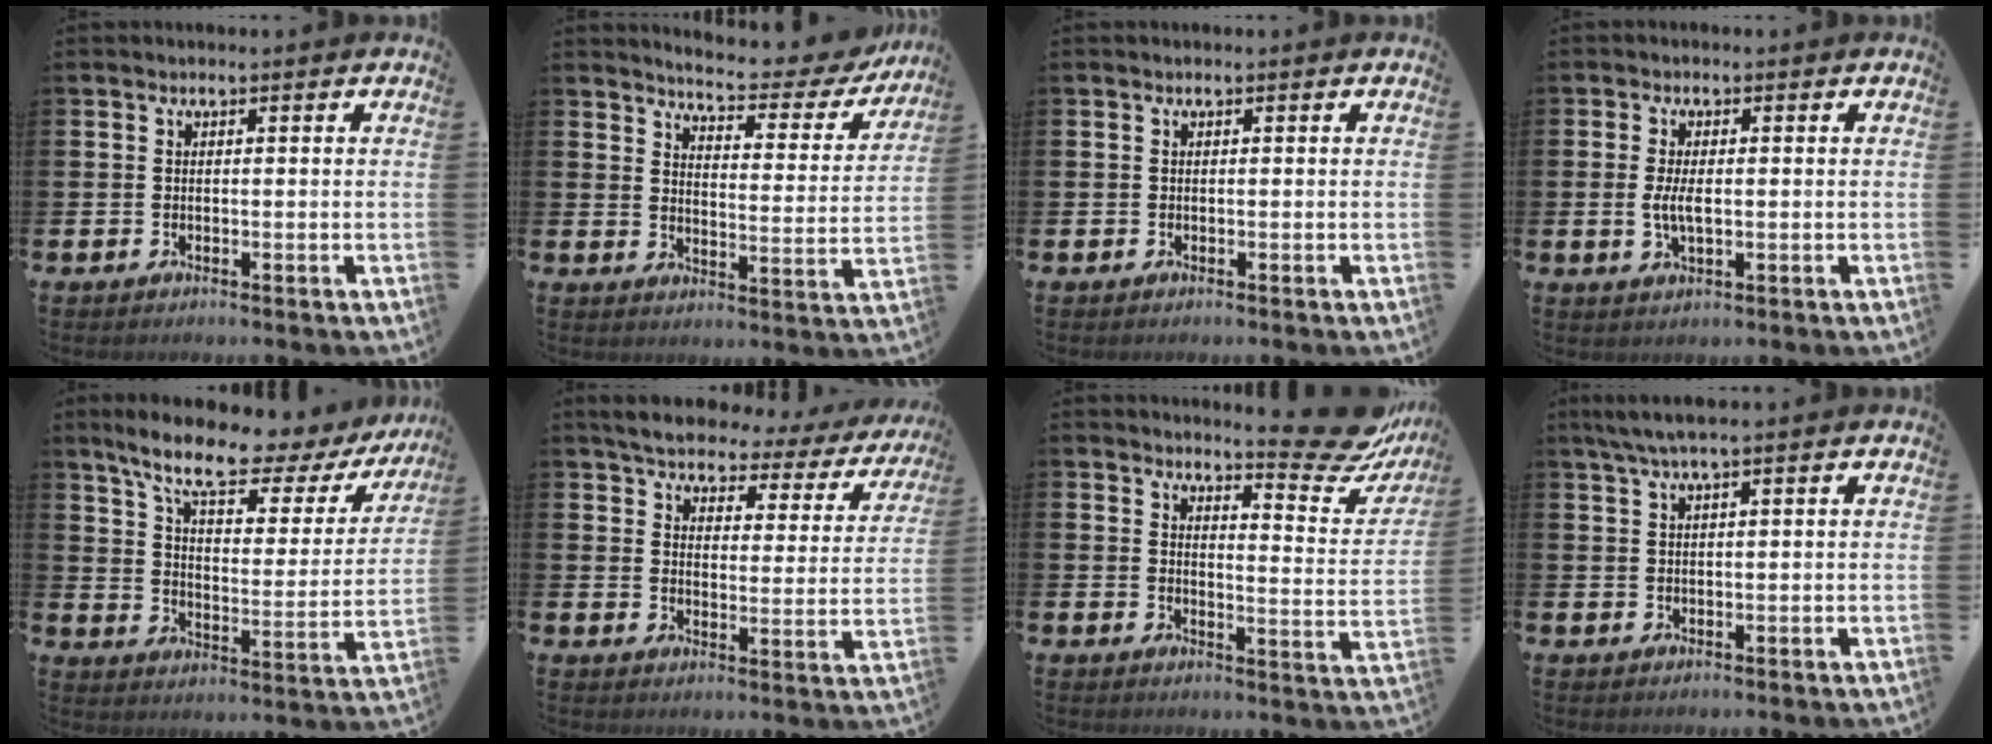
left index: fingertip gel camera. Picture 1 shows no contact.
{"total": 5.6, "force": [5.4, 0.7, 1.3], "torque": [-0.037, -0.046, 0.086]}
{"total": 0.0}
{"total": 3.3, "force": [0.0, 1.4, 3.0], "torque": [-0.062, 0.001, -0.004]}
{"total": 10.5, "force": [8.6, 2.7, 5.5], "torque": [-0.138, -0.045, 0.143]}
{"total": 4.7, "force": [4.2, 1.3, 1.4], "torque": [-0.054, -0.029, 0.067]}
{"total": 8.6, "force": [7.9, 1.2, 3.3], "torque": [-0.038, -0.064, 0.133]}
{"total": 3.2, "force": [2.3, 0.2, 2.2], "torque": [-0.050, 0.003, 0.042]}